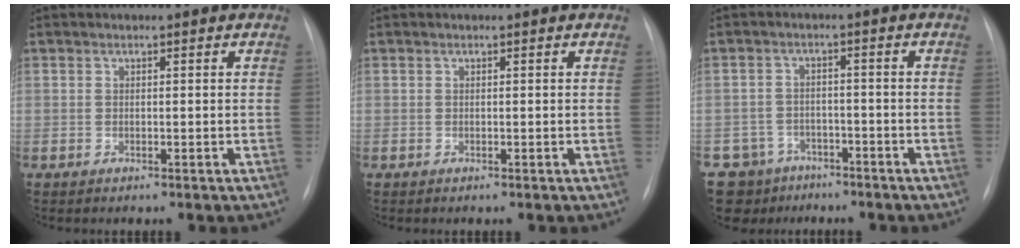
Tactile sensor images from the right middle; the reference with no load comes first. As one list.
[{"total": 0.0}, {"total": 7.0, "force": [-4.9, 5.0, 0.0], "torque": [0.005, 0.018, -0.073]}]